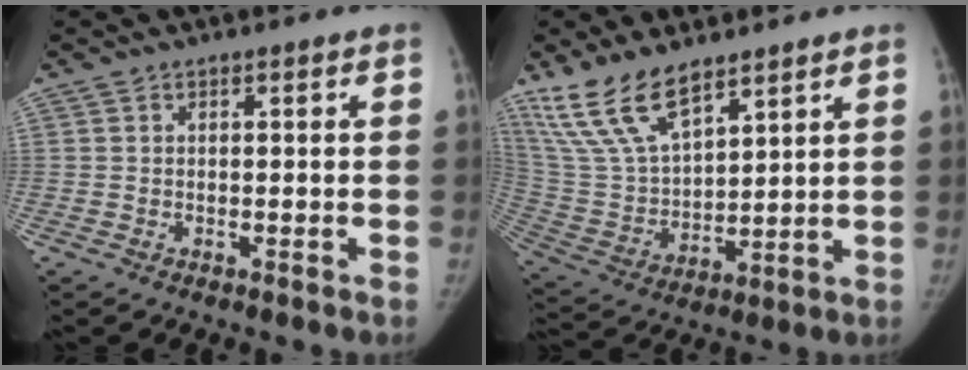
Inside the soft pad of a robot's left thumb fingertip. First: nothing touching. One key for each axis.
{"total": 14.5, "fx": 10.4, "fy": 5.9, "fz": 8.1, "tx": -0.139, "ty": -0.044, "tz": 0.222}